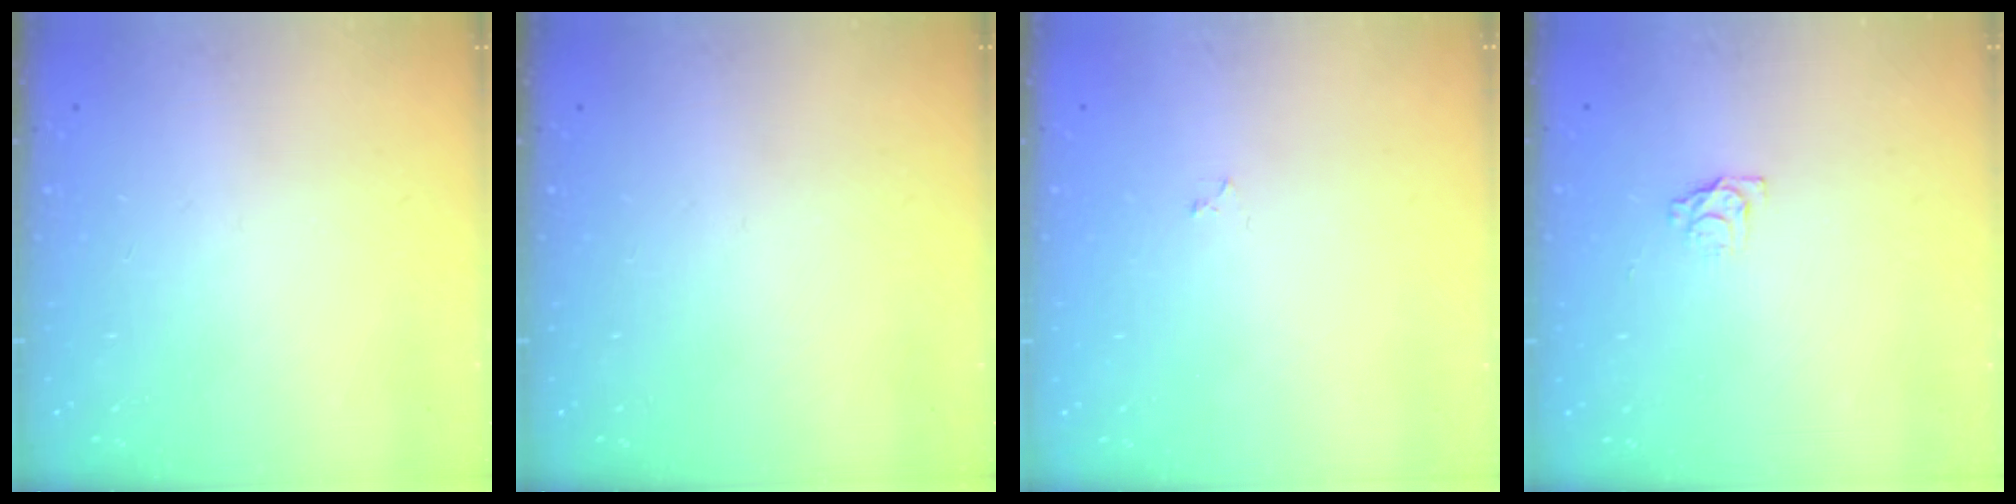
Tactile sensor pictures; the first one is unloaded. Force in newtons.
{"total": 0.0}
{"total": 2.2, "press": 2.1, "slide": 0.3}
{"total": 3.2, "press": 3.1, "slide": 0.3}